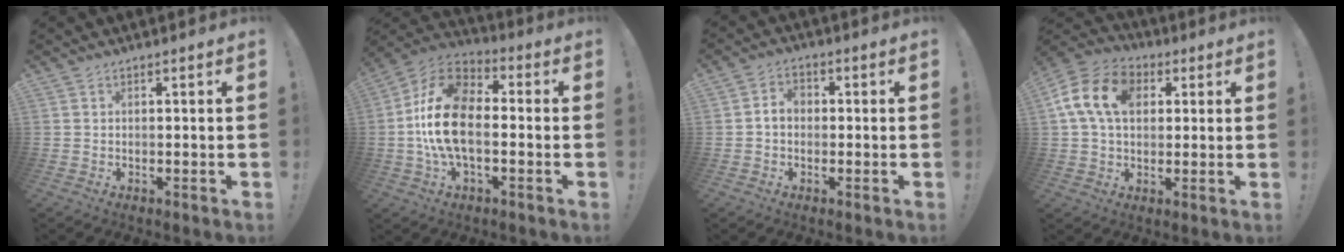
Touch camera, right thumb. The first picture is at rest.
{"total": 18.0, "force": [-1.8, 10.5, 14.5], "torque": [-0.271, 0.030, -0.025]}
{"total": 4.1, "force": [-0.3, 3.0, 2.8], "torque": [-0.045, 0.007, -0.006]}
{"total": 15.6, "force": [4.5, 11.0, 10.1], "torque": [-0.182, 0.005, 0.085]}